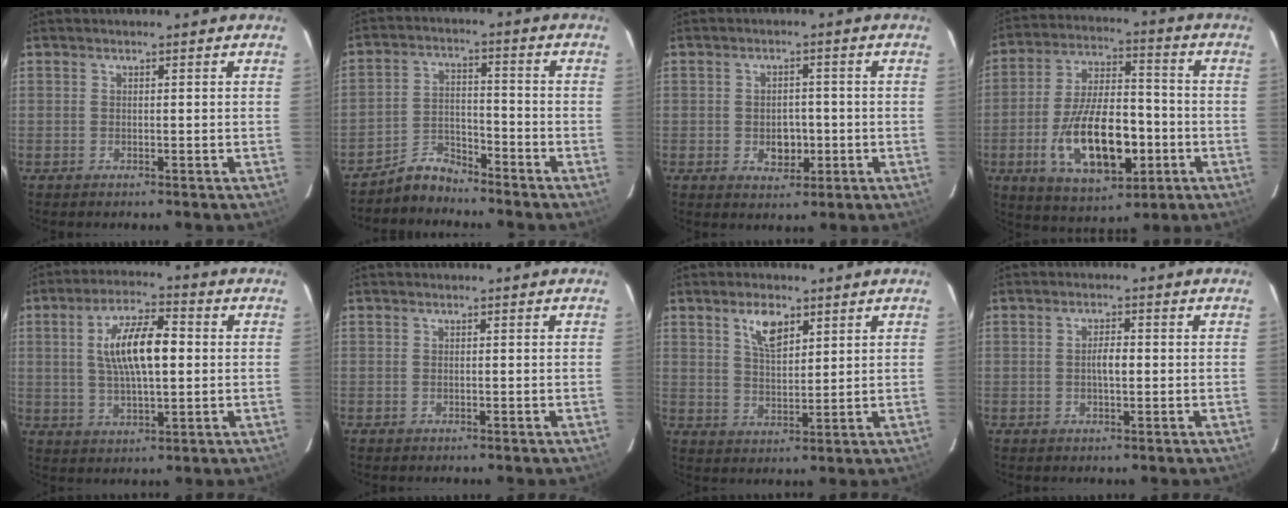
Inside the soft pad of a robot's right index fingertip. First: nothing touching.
{"total": 5.8, "force": [-5.5, 1.7, 0.7], "torque": [-0.018, 0.027, -0.103]}
{"total": 4.6, "force": [-1.1, 3.5, 2.7], "torque": [-0.047, 0.001, -0.008]}
{"total": 17.8, "force": [-5.3, 8.3, 14.8], "torque": [-0.291, -0.001, -0.076]}
{"total": 11.4, "force": [1.5, 4.0, 10.6], "torque": [-0.193, 0.012, 0.028]}
{"total": 0.0}
{"total": 6.1, "force": [3.5, 2.7, 4.3], "torque": [-0.074, 0.005, 0.066]}
{"total": 2.8, "force": [-0.1, 1.0, 2.6], "torque": [-0.046, 0.005, -0.002]}